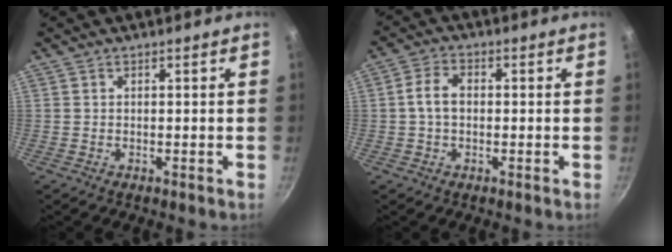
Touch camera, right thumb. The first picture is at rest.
{"total": 4.9, "force": [0.0, 3.4, 3.6], "torque": [-0.064, 0.015, -0.007]}